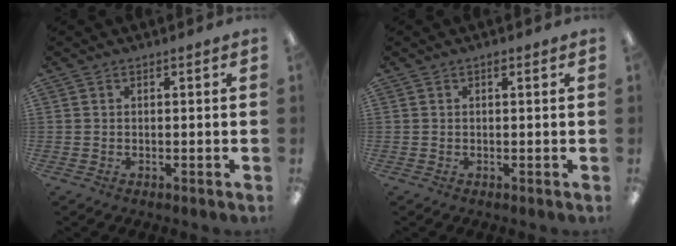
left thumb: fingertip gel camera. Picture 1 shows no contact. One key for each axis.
{"total": 0.8, "fx": 0.6, "fy": 0.4, "fz": 0.5, "tx": -0.003, "ty": 0.000, "tz": 0.008}